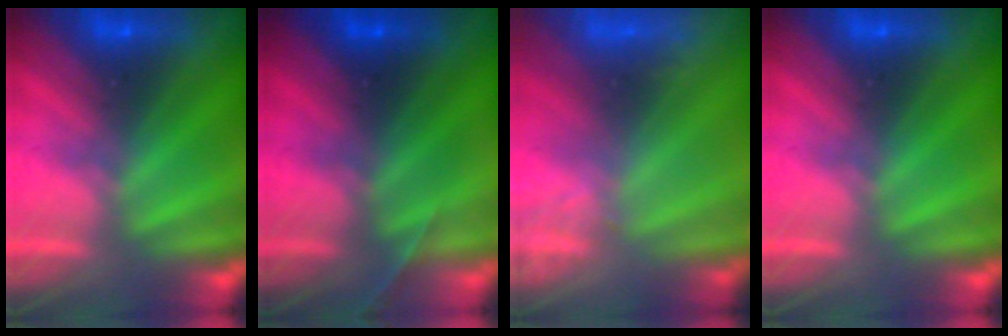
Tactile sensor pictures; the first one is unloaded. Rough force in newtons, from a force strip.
{"total": 1.4}
{"total": 2.6}
{"total": 0.0}